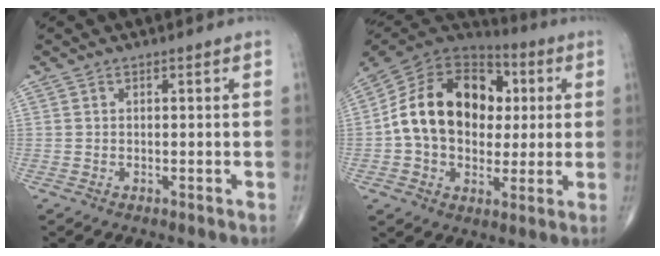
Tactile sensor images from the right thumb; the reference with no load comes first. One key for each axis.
{"total": 20.9, "fx": 1.4, "fy": 15.3, "fz": 14.1, "tx": -0.214, "ty": 0.028, "tz": 0.022}